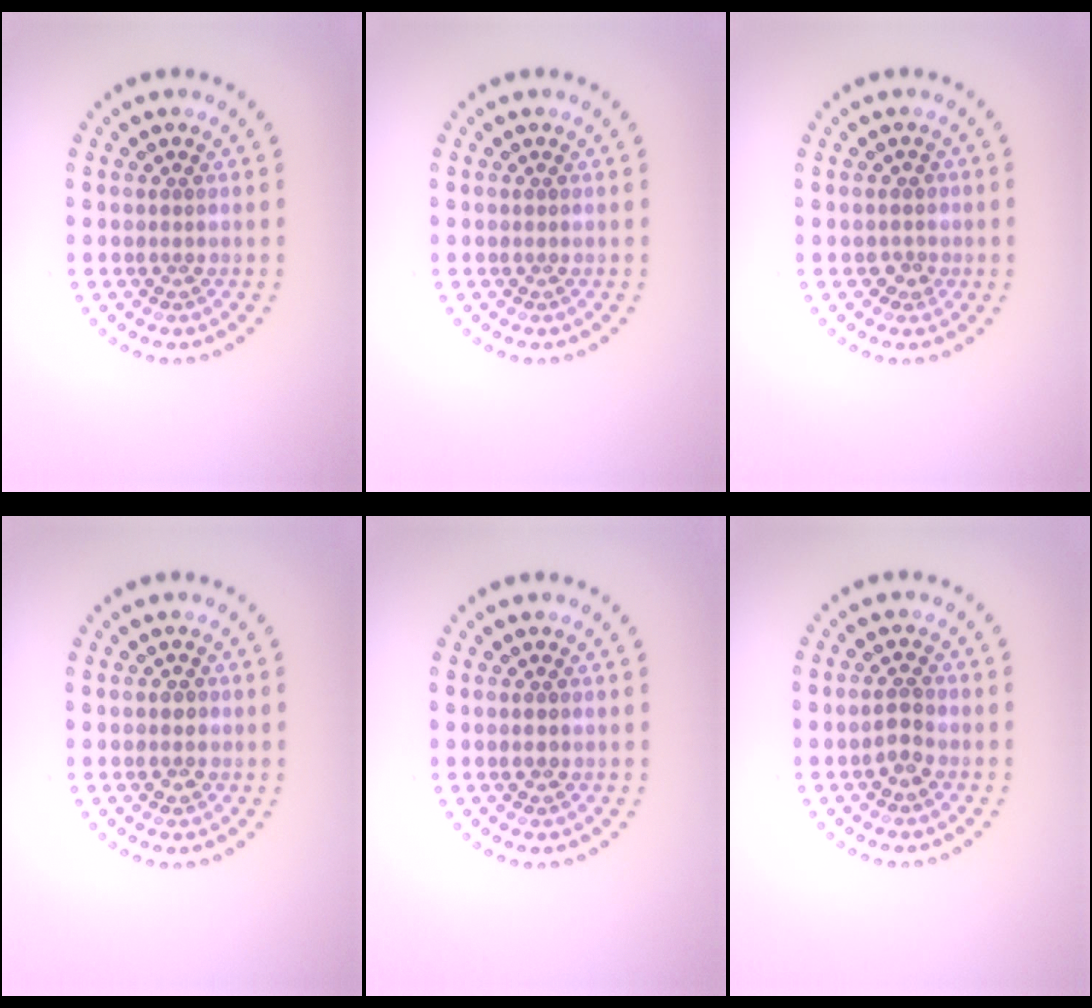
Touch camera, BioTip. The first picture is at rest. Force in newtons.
{"total": 0.0}
{"total": 1.3, "press": 1.1, "slide": 0.6}
{"total": 1.4, "press": 1.3, "slide": 0.4}
{"total": 1.1, "press": 1.1, "slide": 0.2}
{"total": 1.9, "press": 1.8, "slide": 0.4}